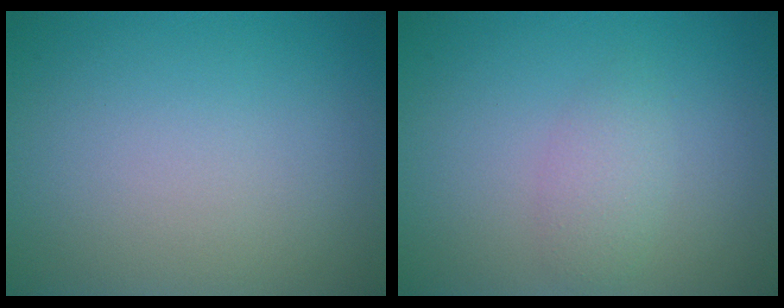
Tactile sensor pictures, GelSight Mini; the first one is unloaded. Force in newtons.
{"total": 1.8, "press": 1.8, "slide": 0.0}